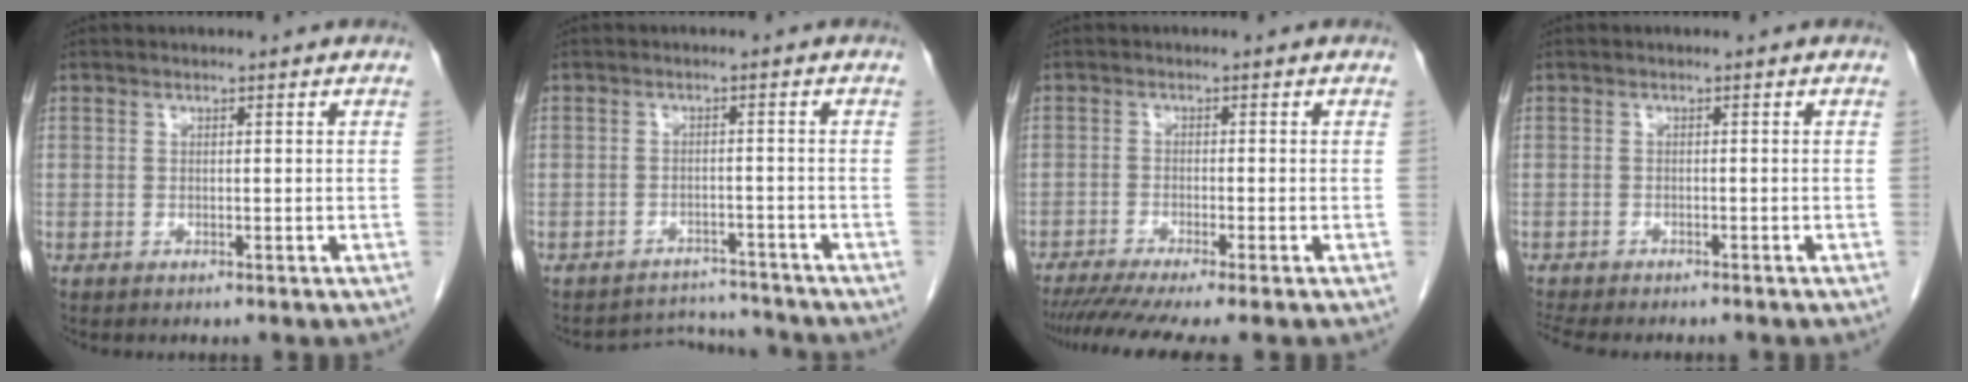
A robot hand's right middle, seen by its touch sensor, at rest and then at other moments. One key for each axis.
{"total": 5.1, "fx": -4.9, "fy": 0.2, "fz": -1.5, "tx": 0.019, "ty": 0.009, "tz": -0.072}
{"total": 9.1, "fx": -7.6, "fy": -0.6, "fz": 5.1, "tx": -0.068, "ty": -0.024, "tz": -0.118}
{"total": 8.3, "fx": -7.3, "fy": 1.6, "fz": 3.5, "tx": -0.056, "ty": -0.009, "tz": -0.106}